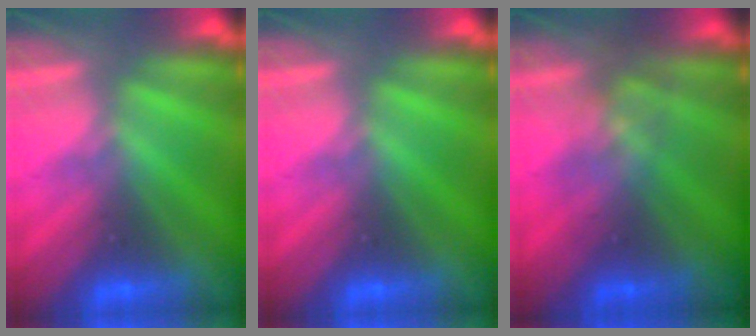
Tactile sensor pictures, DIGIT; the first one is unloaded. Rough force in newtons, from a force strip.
{"total": 0.0}
{"total": 2.3}